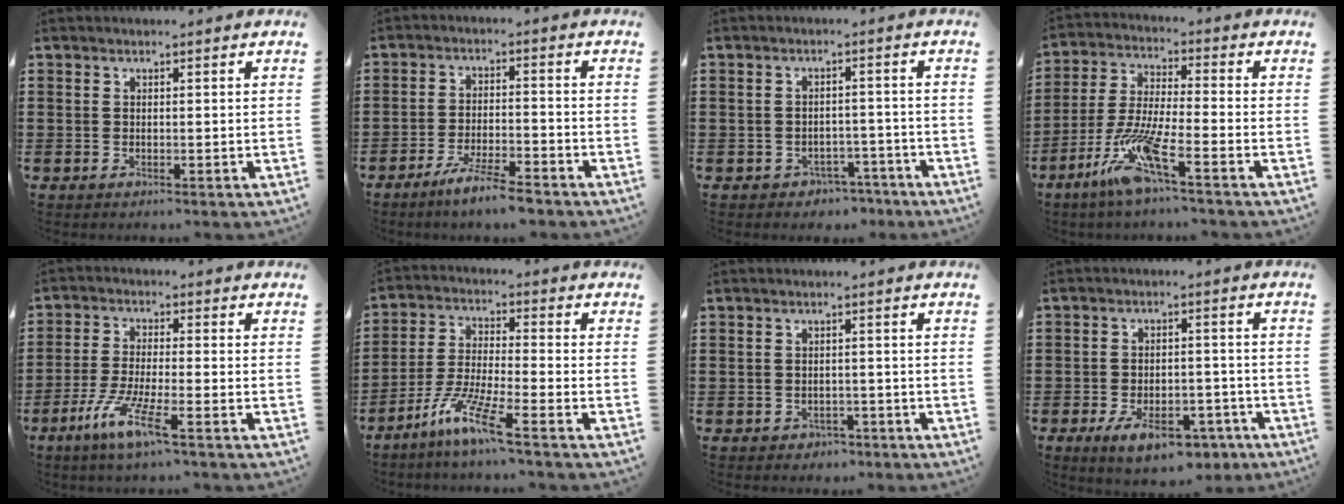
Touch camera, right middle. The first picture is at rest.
{"total": 5.6, "force": [-4.7, 0.1, 3.0], "torque": [-0.062, -0.007, -0.089]}
{"total": 2.5, "force": [-2.3, 0.9, -0.1], "torque": [-0.008, 0.003, -0.051]}
{"total": 9.7, "force": [-5.9, 1.0, 7.6], "torque": [-0.176, -0.016, -0.117]}
{"total": 7.3, "force": [-4.2, 0.8, 5.9], "torque": [-0.133, -0.014, -0.083]}
{"total": 8.1, "force": [-5.9, 0.5, 5.5], "torque": [-0.119, -0.010, -0.116]}
{"total": 1.3, "force": [-1.1, 0.6, -0.1], "torque": [-0.006, 0.001, -0.026]}
{"total": 7.0, "force": [-4.8, 2.7, 4.4], "torque": [-0.076, 0.010, -0.084]}